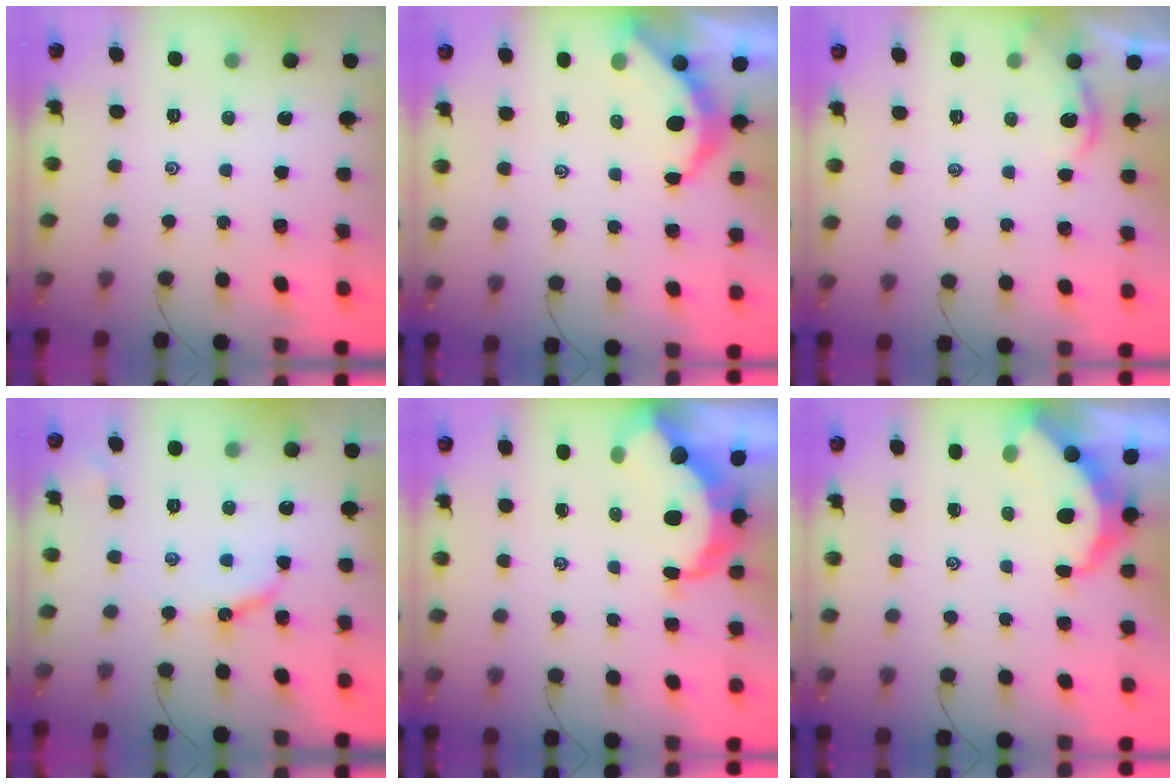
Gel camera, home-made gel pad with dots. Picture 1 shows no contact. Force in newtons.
{"total": 5.4, "press": 5.4, "slide": 0.4}
{"total": 1.2, "press": 1.2, "slide": 0.2}
{"total": 6.8, "press": 6.7, "slide": 0.7}
{"total": 9.2, "press": 9.2, "slide": 0.9}
{"total": 5.4, "press": 5.4, "slide": 0.5}